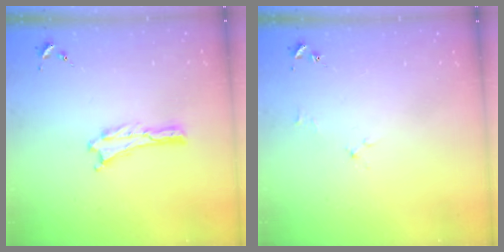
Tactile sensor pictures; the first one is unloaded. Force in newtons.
{"total": 1.7, "press": 1.6, "slide": 0.3}